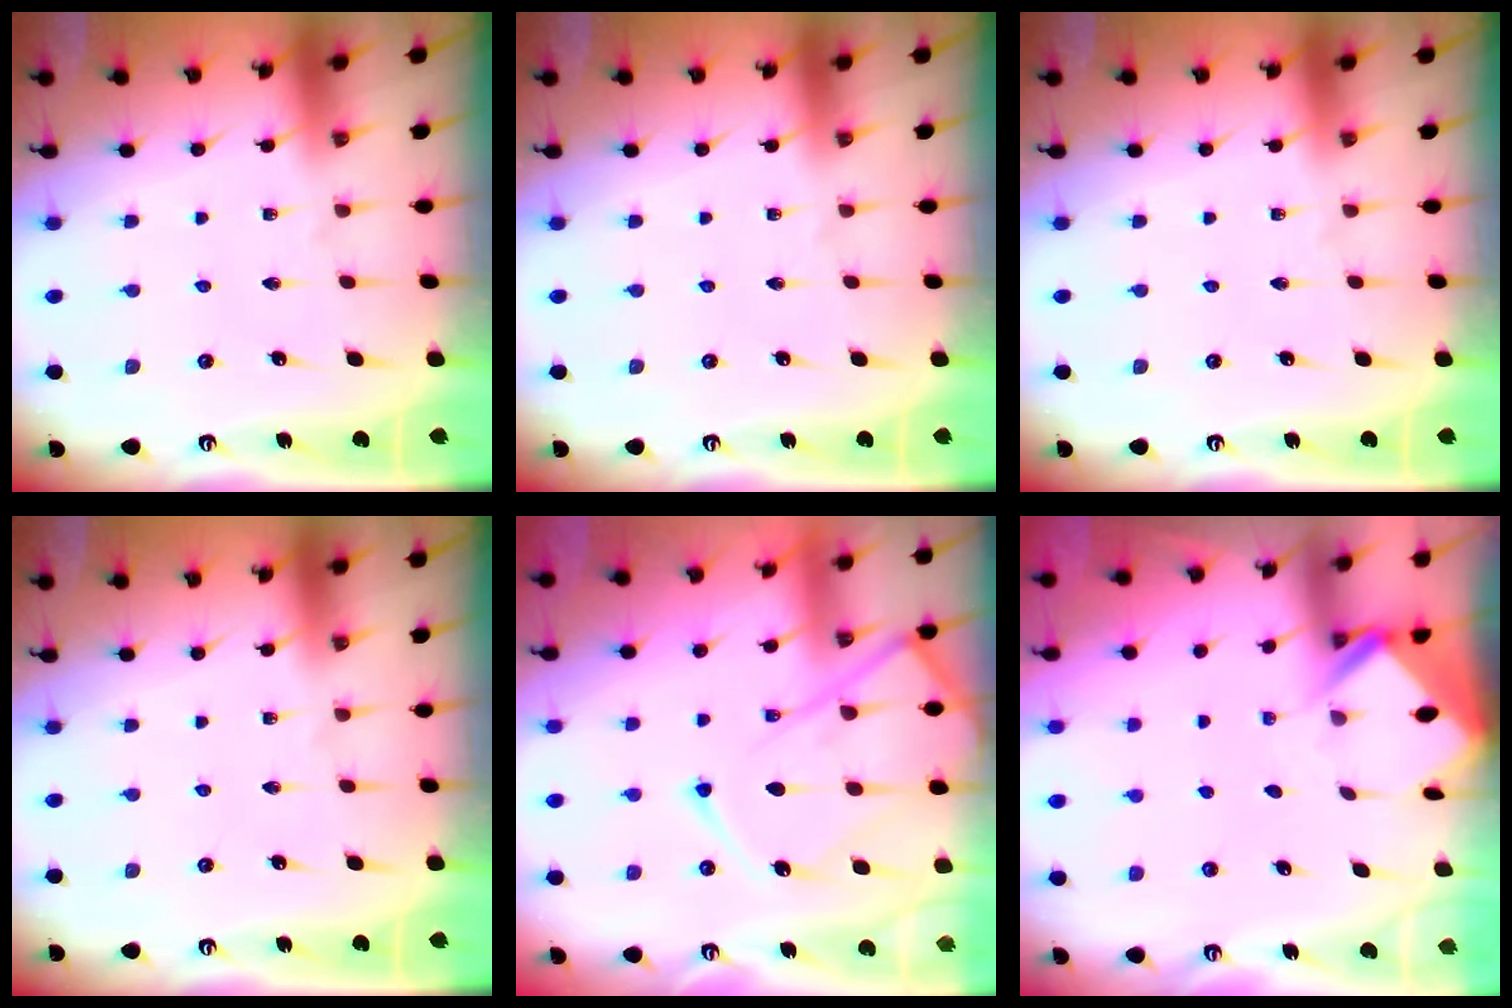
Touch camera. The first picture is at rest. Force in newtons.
{"total": 0.0}
{"total": 0.0}
{"total": 0.0}
{"total": 15.7, "press": 15.6, "slide": 1.8}
{"total": 3.0, "press": 3.0, "slide": 0.2}